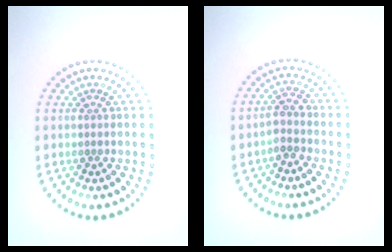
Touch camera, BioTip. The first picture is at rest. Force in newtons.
{"total": 1.7, "press": 1.3, "slide": 1.0}